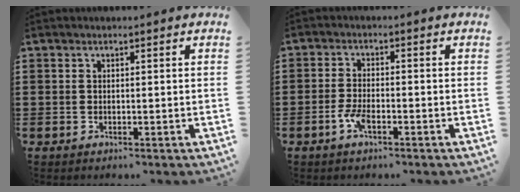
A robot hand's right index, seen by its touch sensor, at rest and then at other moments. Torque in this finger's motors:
{"motor_torque": [1.08, 1.06, 0.05, 0.08]}